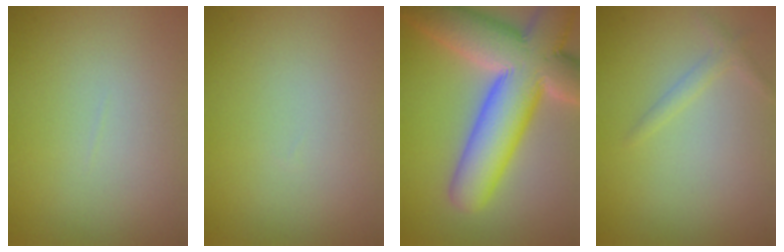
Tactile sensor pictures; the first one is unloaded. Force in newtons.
{"total": 0.0}
{"total": 13.7, "press": 13.6, "slide": 1.1}
{"total": 1.1, "press": 1.1, "slide": 0.0}